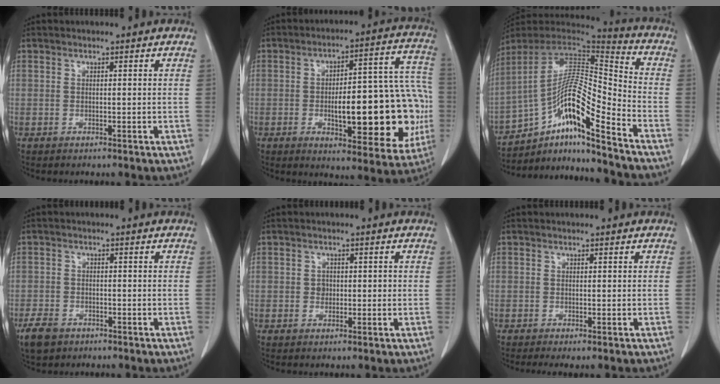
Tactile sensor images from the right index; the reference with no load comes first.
{"total": 22.7, "force": [-3.8, 7.1, 21.2], "torque": [-0.214, 0.037, -0.033]}
{"total": 17.7, "force": [-10.6, 1.7, 14.1], "torque": [-0.262, 0.013, -0.184]}
{"total": 4.5, "force": [-3.2, 2.6, 1.9], "torque": [-0.043, -0.002, -0.052]}
{"total": 1.7, "force": [-0.1, 1.4, 0.9], "torque": [-0.012, 0.004, 0.000]}
{"total": 2.3, "force": [-1.8, 0.4, 1.4], "torque": [-0.017, -0.007, -0.023]}